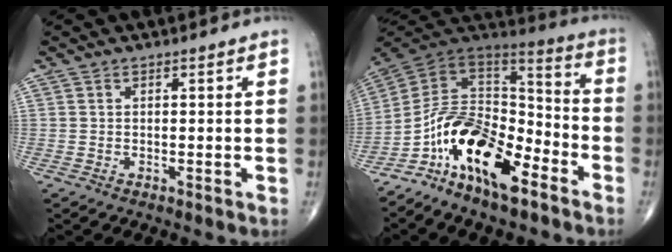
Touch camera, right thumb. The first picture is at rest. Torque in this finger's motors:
{"motor_torque": [2.65, 2.36, 1.62, -1.15, 0.19]}